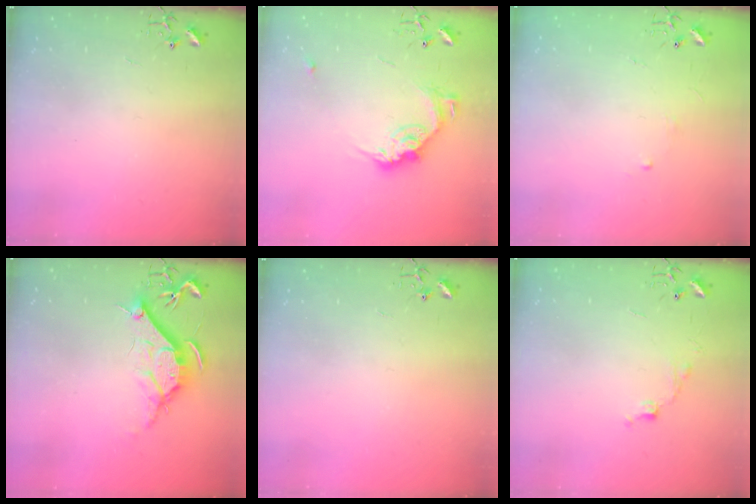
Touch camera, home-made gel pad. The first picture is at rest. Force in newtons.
{"total": 15.4, "press": 15.4, "slide": 1.0}
{"total": 2.9, "press": 2.8, "slide": 0.5}
{"total": 12.2, "press": 12.2, "slide": 1.1}
{"total": 0.0}
{"total": 6.7, "press": 6.7, "slide": 0.9}